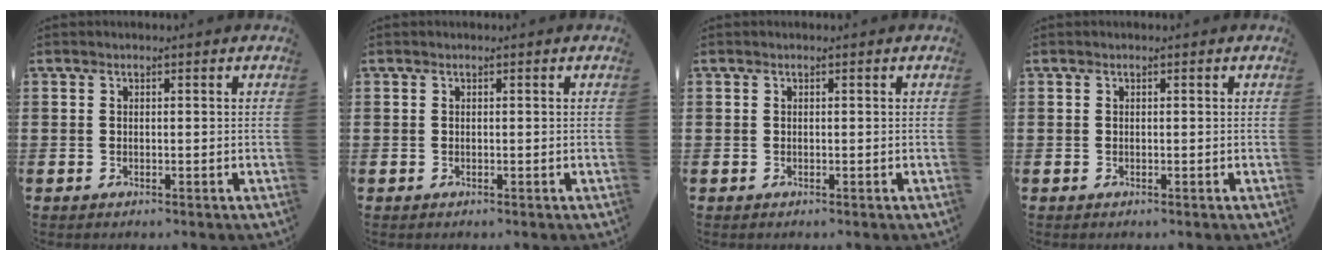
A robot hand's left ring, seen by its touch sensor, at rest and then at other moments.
{"total": 0.0}
{"total": 0.0}
{"total": 0.0}